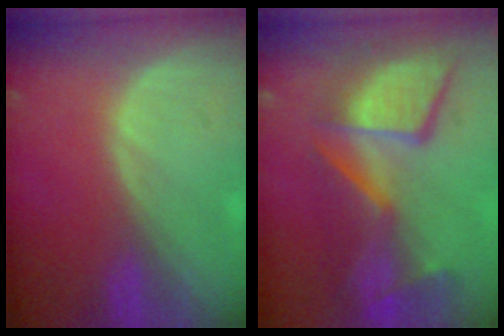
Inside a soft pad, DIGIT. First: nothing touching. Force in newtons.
{"total": 12.2, "press": 11.1, "slide": 5.1}